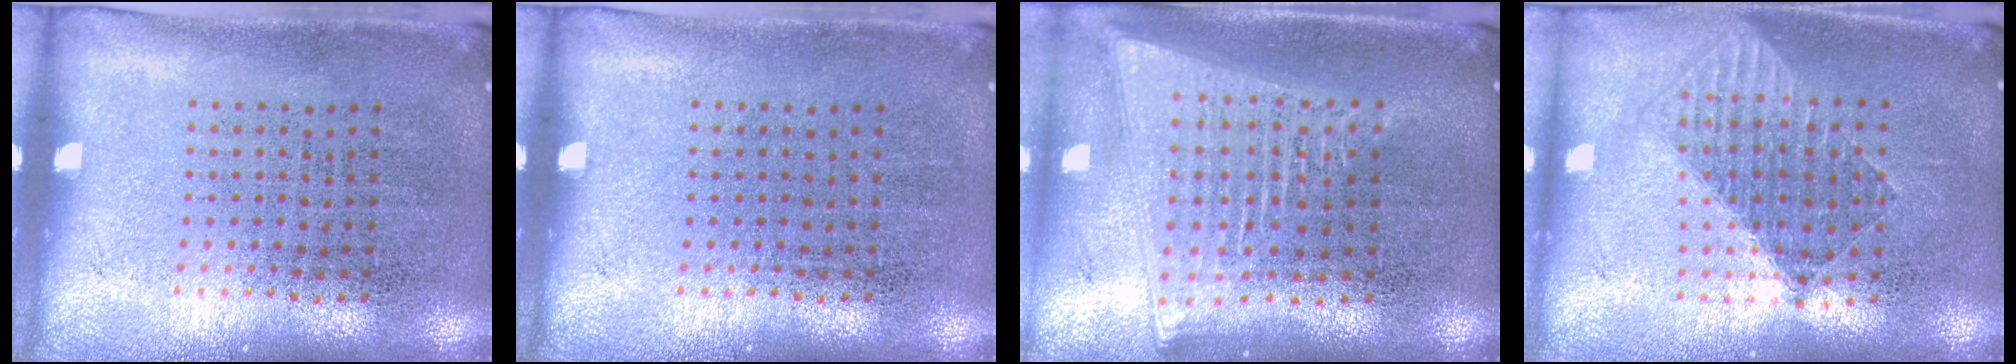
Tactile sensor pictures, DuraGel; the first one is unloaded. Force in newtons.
{"total": 0.0}
{"total": 2.0, "press": 1.7, "slide": 1.1}
{"total": 1.5, "press": 1.3, "slide": 0.9}